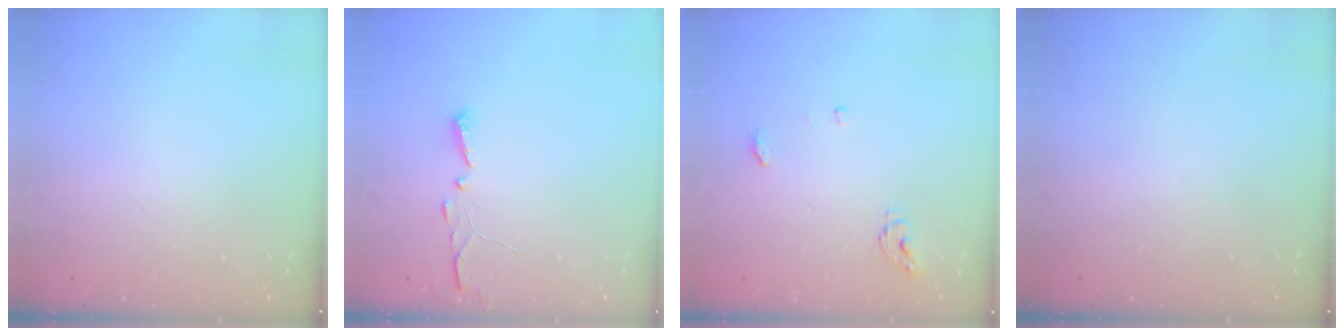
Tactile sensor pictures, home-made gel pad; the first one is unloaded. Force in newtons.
{"total": 2.9, "press": 2.9, "slide": 0.4}
{"total": 4.3, "press": 4.3, "slide": 0.4}
{"total": 0.0}